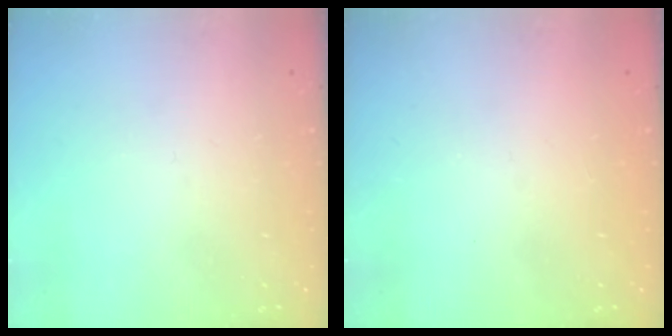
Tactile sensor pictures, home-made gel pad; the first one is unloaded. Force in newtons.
{"total": 1.1, "press": 1.0, "slide": 0.1}